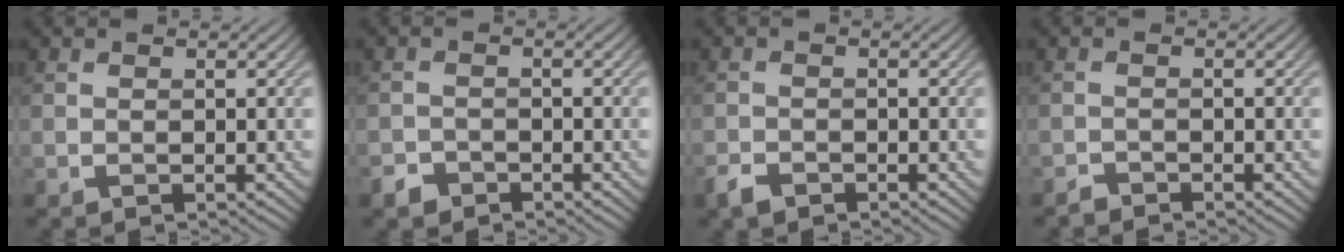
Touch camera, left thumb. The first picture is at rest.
{"total": 1.9, "force": [-1.5, 1.0, 0.4], "torque": [-0.003, 0.003, -0.034]}
{"total": 1.8, "force": [-1.5, 0.8, 0.8], "torque": [-0.016, 0.000, -0.035]}
{"total": 1.1, "force": [-1.1, 0.0, 0.1], "torque": [0.001, 0.004, -0.026]}